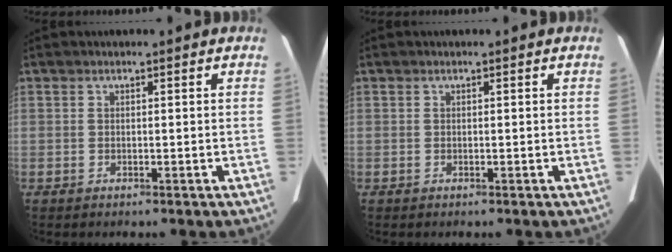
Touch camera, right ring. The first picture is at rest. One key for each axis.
{"total": 0.0}